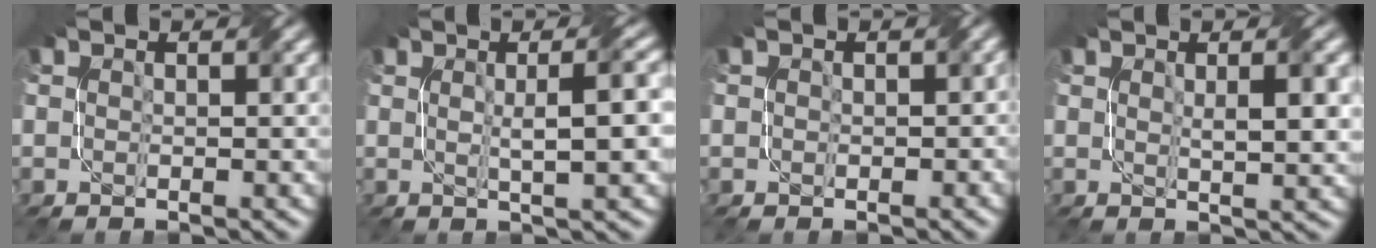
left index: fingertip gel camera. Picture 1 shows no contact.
{"total": 4.7, "force": [0.5, 1.1, 4.5], "torque": [-0.060, 0.011, 0.008]}
{"total": 0.9, "force": [0.1, 0.8, 0.2], "torque": [0.001, -0.003, 0.000]}
{"total": 3.1, "force": [0.7, 0.8, 2.9], "torque": [-0.041, 0.002, 0.015]}